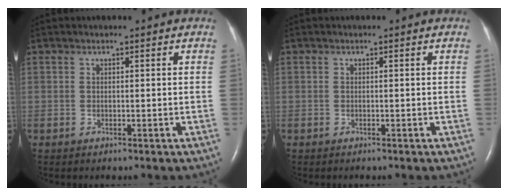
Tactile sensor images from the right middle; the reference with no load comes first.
{"total": 0.0}